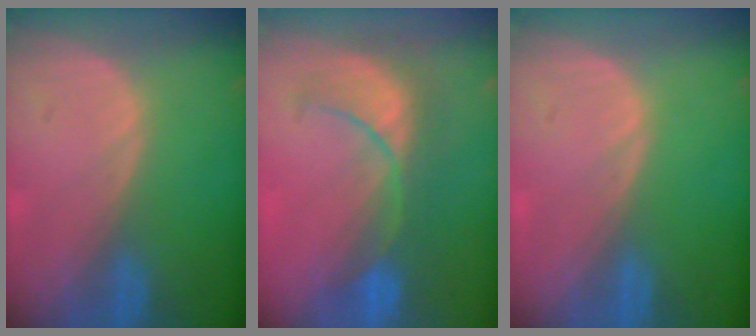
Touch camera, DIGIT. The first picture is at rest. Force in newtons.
{"total": 8.1, "press": 8.0, "slide": 0.7}
{"total": 0.0}